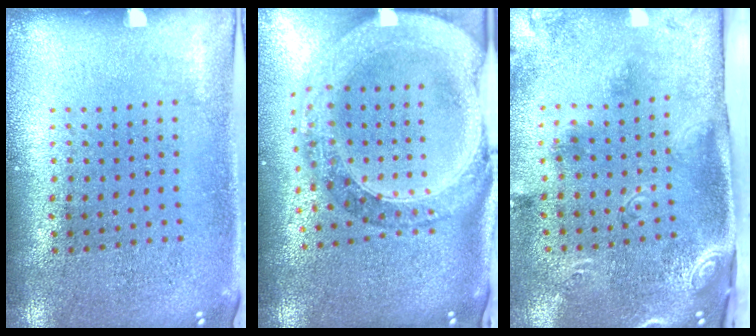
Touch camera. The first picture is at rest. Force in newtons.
{"total": 2.3, "press": 2.1, "slide": 1.0}
{"total": 2.8, "press": 1.7, "slide": 2.2}